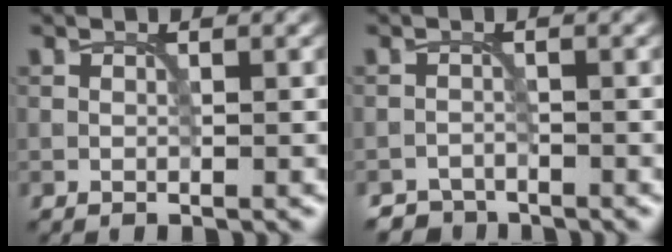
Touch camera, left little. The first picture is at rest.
{"total": 2.2, "force": [-2.0, 0.7, -0.4], "torque": [0.013, 0.003, -0.037]}